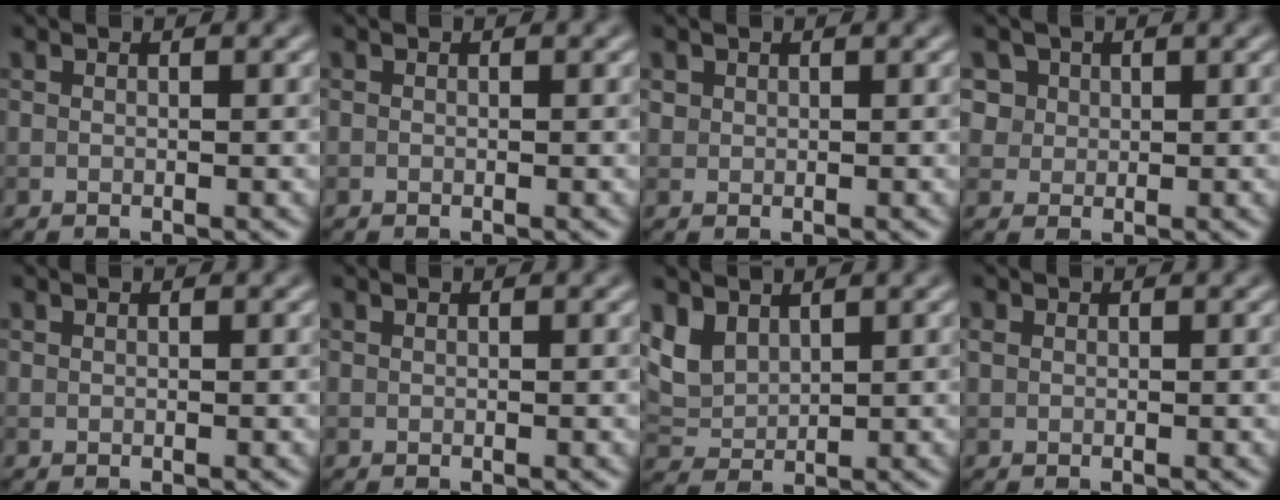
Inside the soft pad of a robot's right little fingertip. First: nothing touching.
{"total": 0.0}
{"total": 0.6, "force": [0.2, 0.6, 0.0], "torque": [0.005, -0.003, 0.006]}
{"total": 4.7, "force": [2.3, 3.7, 1.8], "torque": [-0.030, 0.012, 0.034]}
{"total": 0.0}
{"total": 0.0}
{"total": 3.2, "force": [2.0, 2.0, 1.6], "torque": [-0.043, 0.001, 0.046]}
{"total": 0.6, "force": [0.1, 0.6, 0.2], "torque": [-0.002, -0.001, 0.001]}